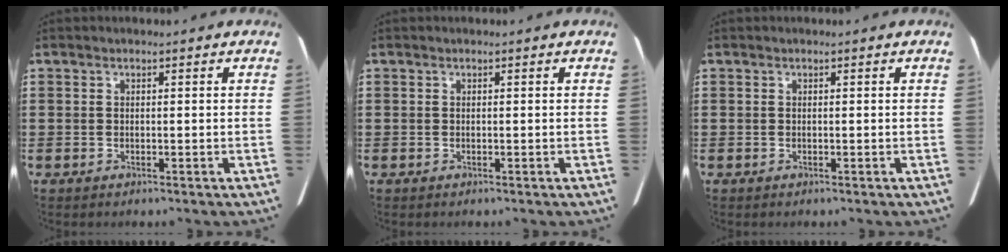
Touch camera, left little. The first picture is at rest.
{"total": 0.0}
{"total": 0.0}